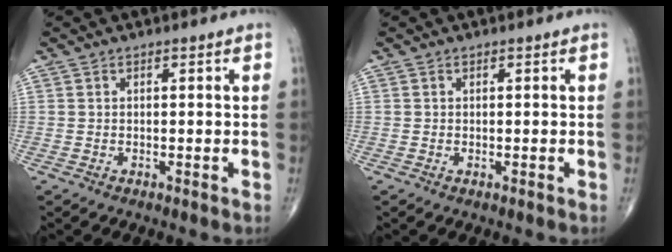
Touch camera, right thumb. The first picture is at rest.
{"total": 0.0}